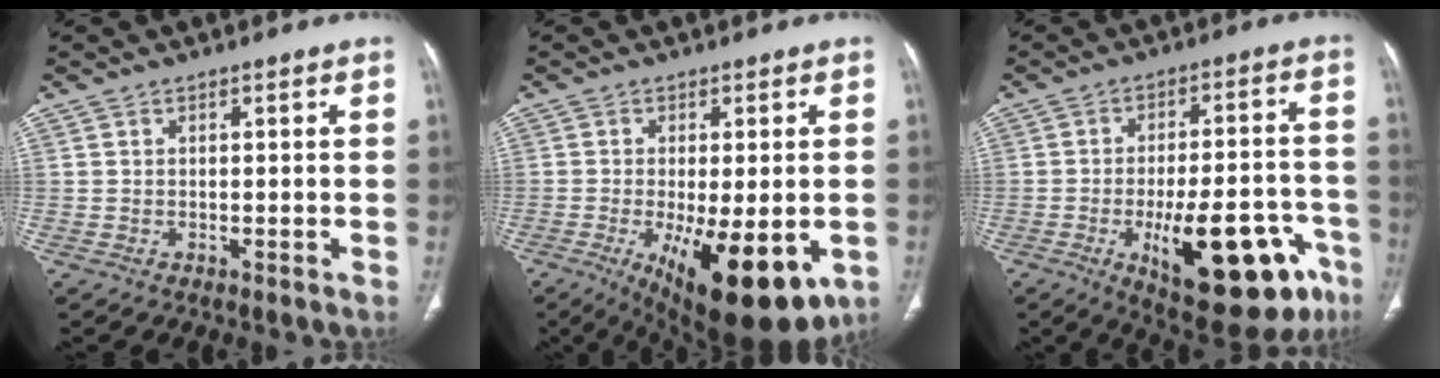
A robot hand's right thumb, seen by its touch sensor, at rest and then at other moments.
{"total": 17.3, "force": [-6.0, 6.5, 14.8], "torque": [-0.197, -0.022, -0.072]}
{"total": 23.0, "force": [-9.7, 9.1, 18.8], "torque": [-0.209, 0.035, -0.119]}